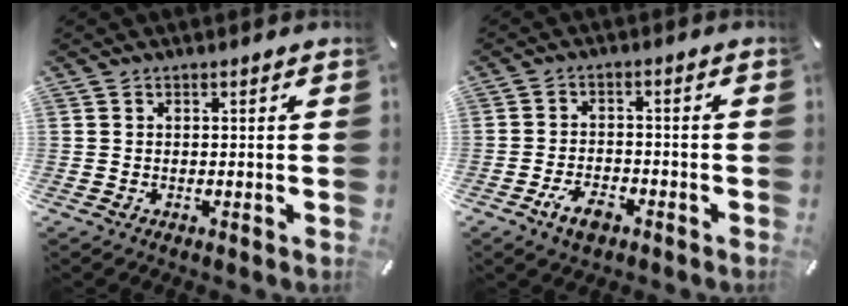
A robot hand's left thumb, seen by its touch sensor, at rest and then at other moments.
{"total": 5.8, "force": [-3.3, 3.1, 3.6], "torque": [-0.074, 0.017, -0.063]}